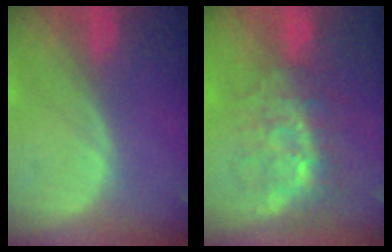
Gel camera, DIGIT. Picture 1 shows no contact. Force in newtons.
{"total": 9.0, "press": 7.6, "slide": 4.7}